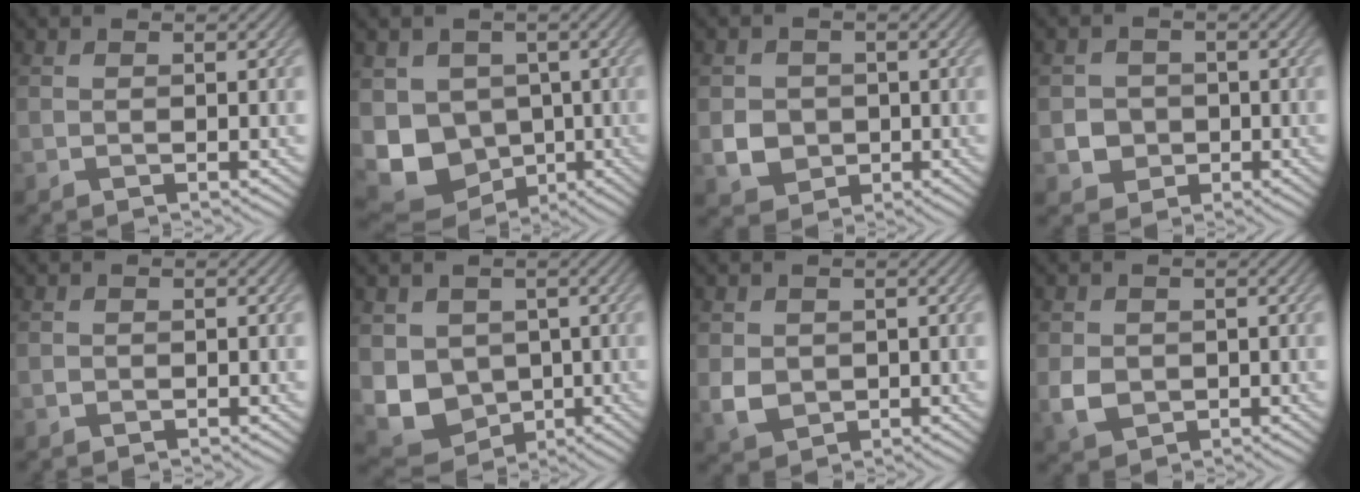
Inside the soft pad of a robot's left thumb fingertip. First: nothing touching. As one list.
[{"total": 10.7, "force": [-1.9, 9.3, 5.0], "torque": [-0.128, -0.032, -0.039]}, {"total": 4.2, "force": [-0.5, 3.9, 1.6], "torque": [-0.038, -0.007, -0.019]}, {"total": 3.6, "force": [-0.7, 3.4, 1.0], "torque": [-0.014, -0.007, -0.026]}, {"total": 0.5, "force": [-0.2, 0.4, 0.1], "torque": [-0.001, -0.005, -0.005]}, {"total": 8.0, "force": [-0.1, 7.0, 3.9], "torque": [-0.109, -0.029, -0.002]}, {"total": 3.4, "force": [0.2, 3.0, 1.7], "torque": [-0.047, -0.010, 0.008]}, {"total": 3.4, "force": [-0.3, 2.9, 1.7], "torque": [-0.040, -0.008, -0.003]}]